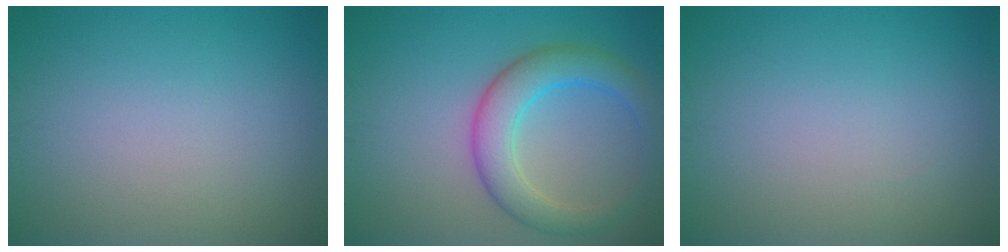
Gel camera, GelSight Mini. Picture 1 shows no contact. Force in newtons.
{"total": 5.1, "press": 5.1, "slide": 0.1}
{"total": 0.0}